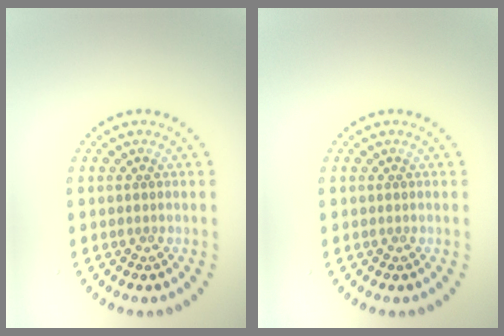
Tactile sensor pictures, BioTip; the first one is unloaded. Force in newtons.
{"total": 0.0}